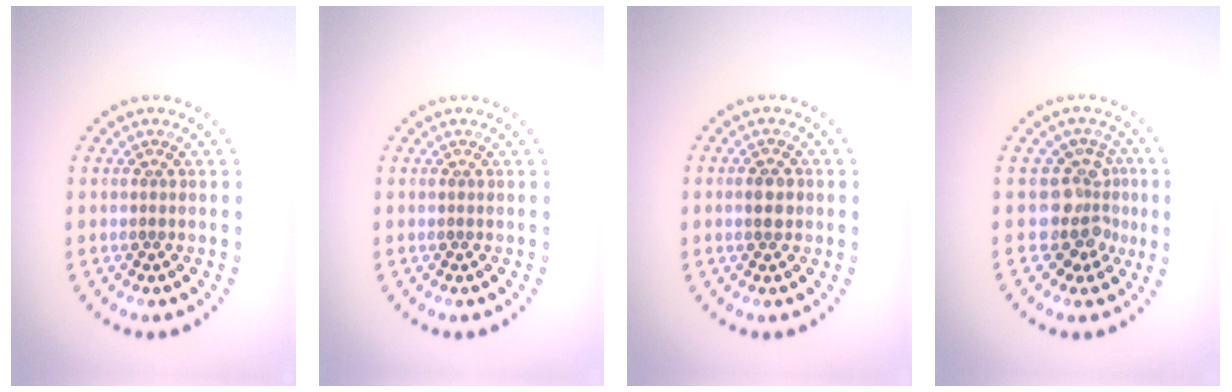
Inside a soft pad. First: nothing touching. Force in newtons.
{"total": 0.0}
{"total": 1.7, "press": 1.7, "slide": 0.1}
{"total": 3.7, "press": 2.8, "slide": 2.4}